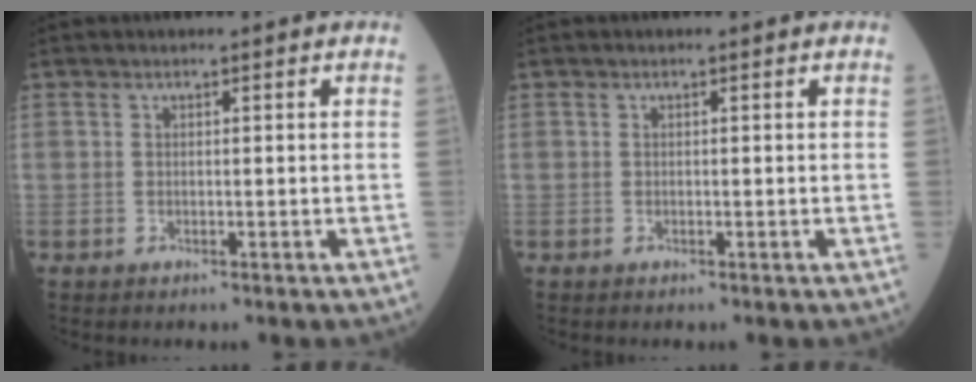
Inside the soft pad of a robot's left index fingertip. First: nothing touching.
{"total": 0.0}